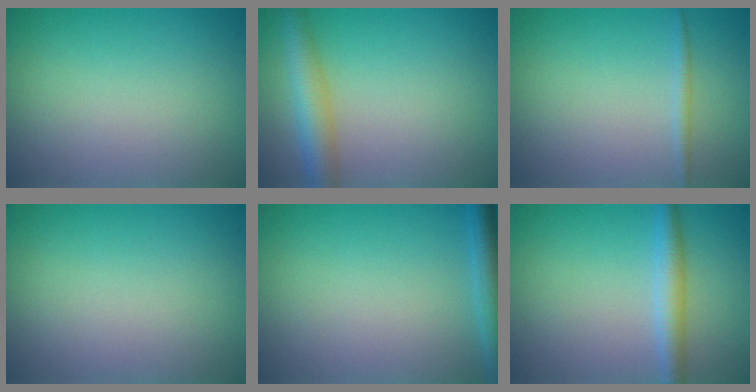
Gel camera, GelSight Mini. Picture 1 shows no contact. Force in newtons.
{"total": 4.2, "press": 4.2, "slide": 0.2}
{"total": 0.8, "press": 0.8, "slide": 0.1}
{"total": 0.0}
{"total": 3.0, "press": 3.0, "slide": 0.2}
{"total": 2.5, "press": 2.5, "slide": 0.1}